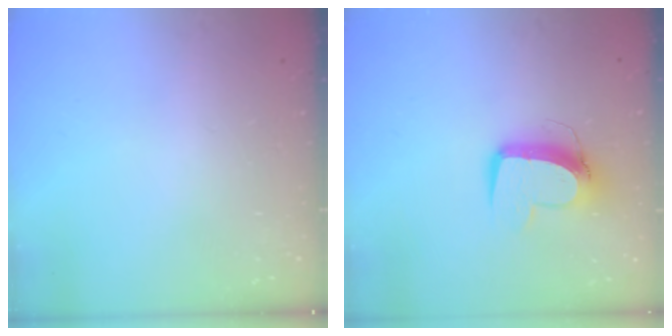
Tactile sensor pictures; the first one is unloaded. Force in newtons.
{"total": 11.4, "press": 11.3, "slide": 1.5}